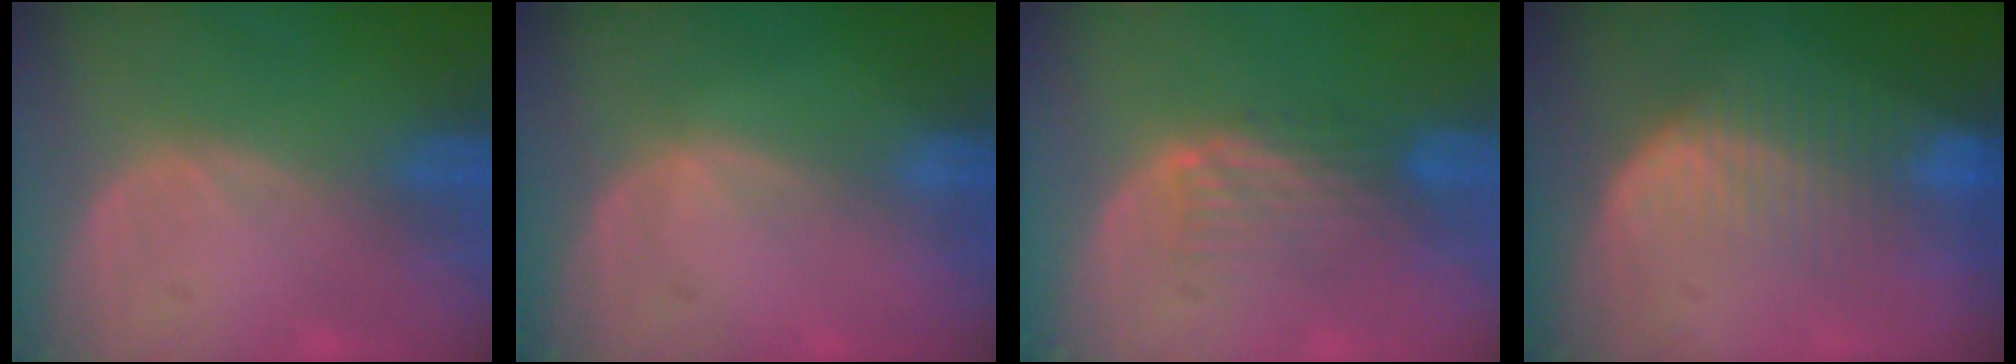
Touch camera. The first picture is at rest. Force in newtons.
{"total": 0.6, "press": 0.5, "slide": 0.2}
{"total": 4.8, "press": 4.2, "slide": 2.5}
{"total": 8.0, "press": 7.0, "slide": 3.8}